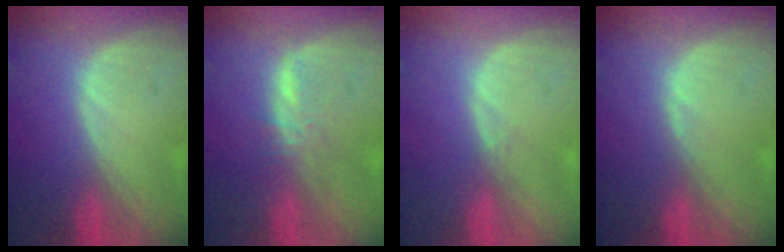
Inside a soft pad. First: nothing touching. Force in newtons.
{"total": 2.9, "press": 2.9, "slide": 0.2}
{"total": 0.6, "press": 0.6, "slide": 0.2}
{"total": 0.6, "press": 0.5, "slide": 0.3}